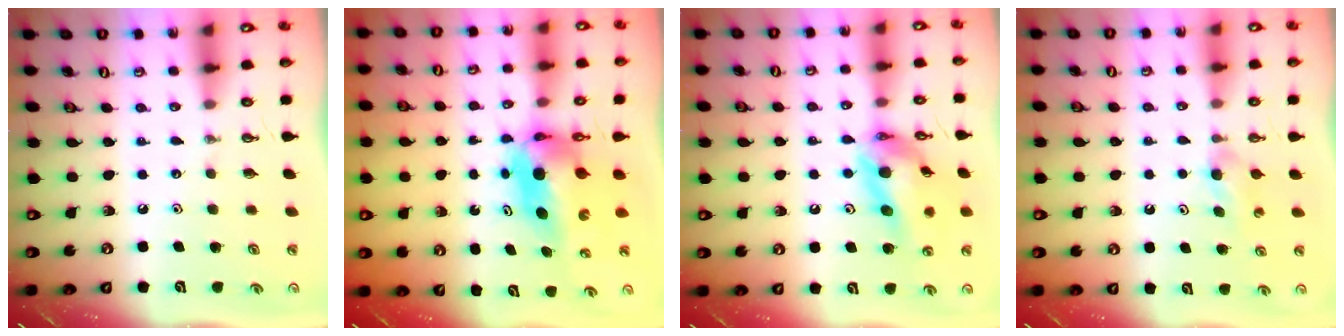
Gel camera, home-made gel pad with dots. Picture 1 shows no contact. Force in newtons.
{"total": 6.5, "press": 6.5, "slide": 0.4}
{"total": 15.2, "press": 15.1, "slide": 1.7}
{"total": 4.0, "press": 4.0, "slide": 0.4}